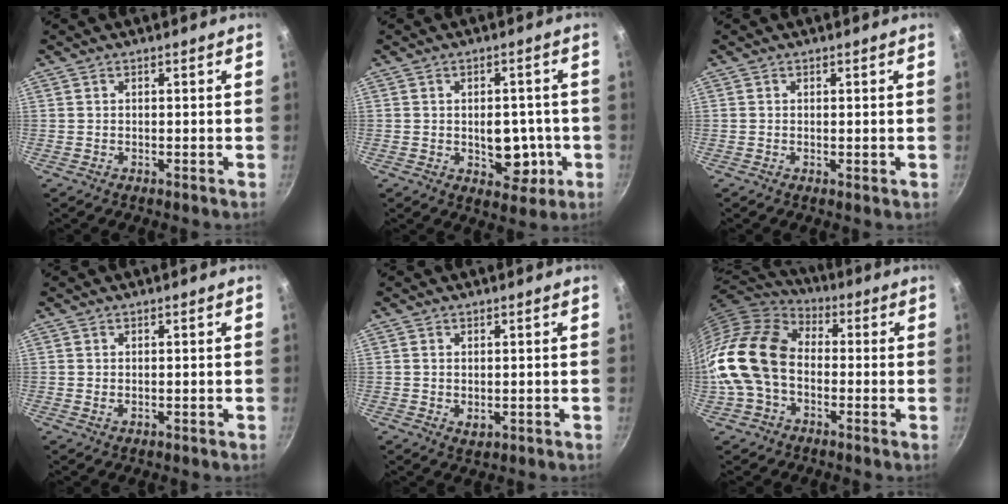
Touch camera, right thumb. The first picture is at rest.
{"total": 8.6, "force": [-1.3, 5.8, 6.3], "torque": [-0.043, 0.004, -0.010]}
{"total": 0.7, "force": [0.0, 0.2, 0.7], "torque": [-0.010, -0.001, -0.001]}
{"total": 0.6, "force": [0.2, 0.3, 0.4], "torque": [-0.005, -0.006, 0.003]}
{"total": 1.9, "force": [0.3, 1.3, 1.4], "torque": [-0.021, -0.004, 0.006]}
{"total": 17.1, "force": [-2.0, 12.1, 11.9], "torque": [-0.214, 0.039, -0.056]}